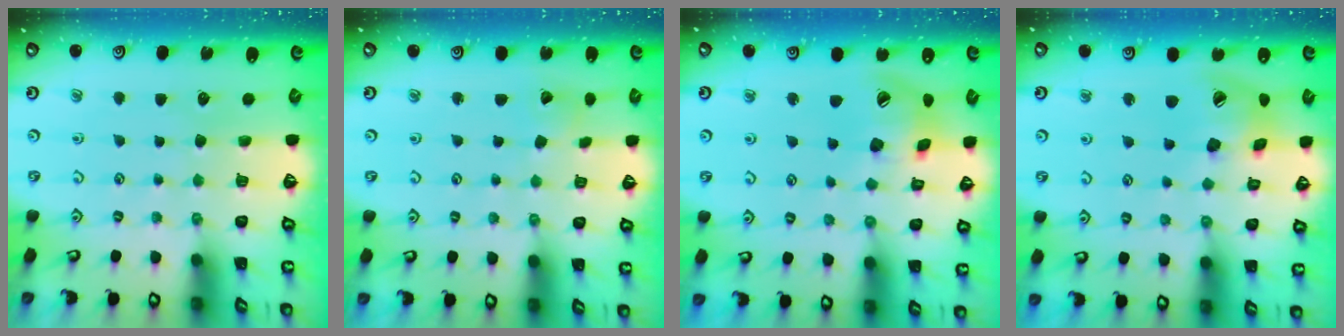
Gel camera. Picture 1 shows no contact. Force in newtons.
{"total": 2.6, "press": 2.6, "slide": 0.3}
{"total": 14.6, "press": 14.4, "slide": 2.2}
{"total": 15.5, "press": 15.3, "slide": 2.2}